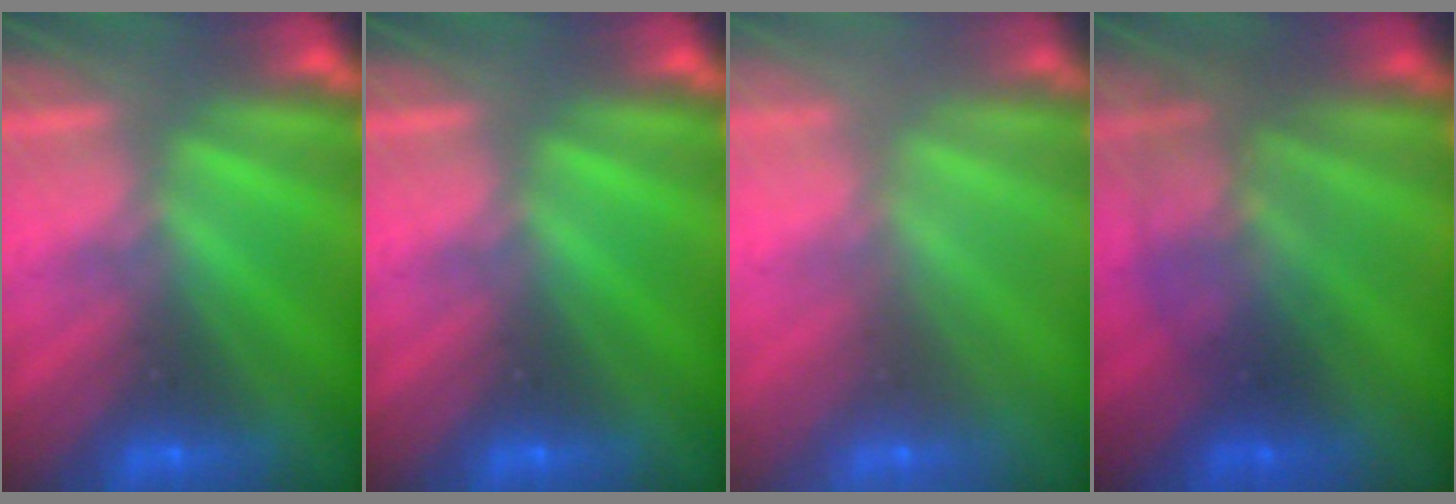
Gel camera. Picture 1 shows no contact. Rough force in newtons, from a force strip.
{"total": 0.0}
{"total": 7.6}
{"total": 2.3}